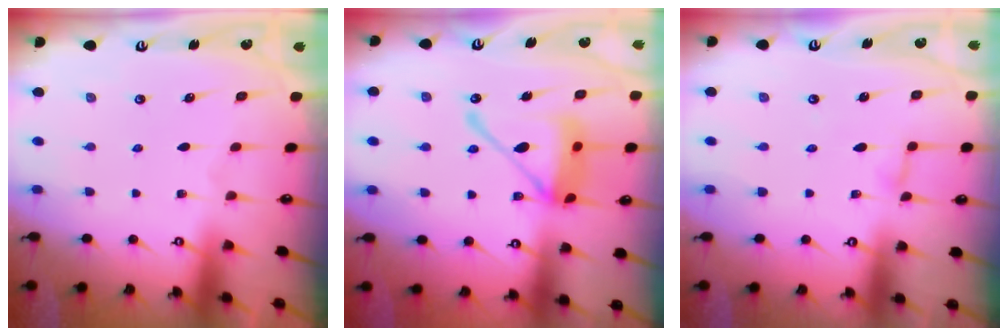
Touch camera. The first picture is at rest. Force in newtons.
{"total": 15.5, "press": 15.4, "slide": 1.6}
{"total": 3.1, "press": 3.1, "slide": 0.3}